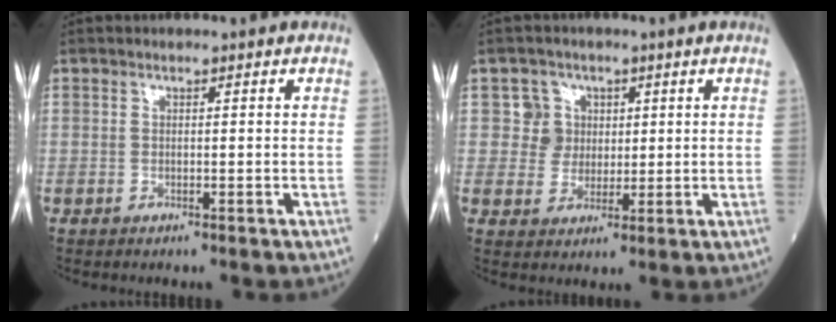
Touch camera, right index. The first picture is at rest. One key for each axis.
{"total": 4.4, "fx": 1.3, "fy": 4.2, "fz": 0.1, "tx": 0.004, "ty": 0.008, "tz": 0.022}